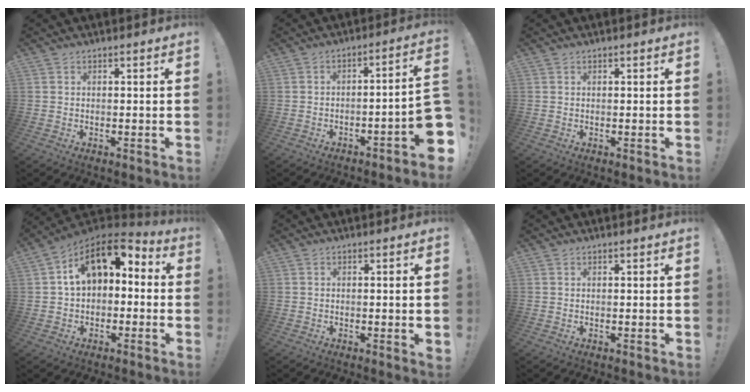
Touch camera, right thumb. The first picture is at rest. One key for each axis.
{"total": 9.1, "fx": -4.1, "fy": 1.0, "fz": 8.0, "tx": -0.106, "ty": 0.009, "tz": -0.069}
{"total": 0.0}
{"total": 13.0, "fx": 4.5, "fy": 7.9, "fz": 9.2, "tx": -0.133, "ty": -0.008, "tz": 0.084}
{"total": 2.6, "fx": -0.2, "fy": -0.3, "fz": 2.6, "tx": -0.033, "ty": -0.008, "tz": -0.006}
{"total": 0.0}